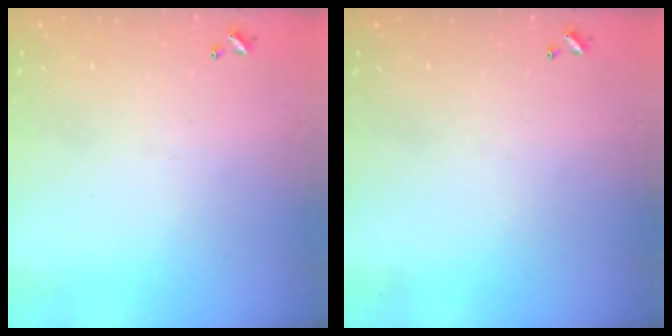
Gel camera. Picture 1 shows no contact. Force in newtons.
{"total": 0.0}